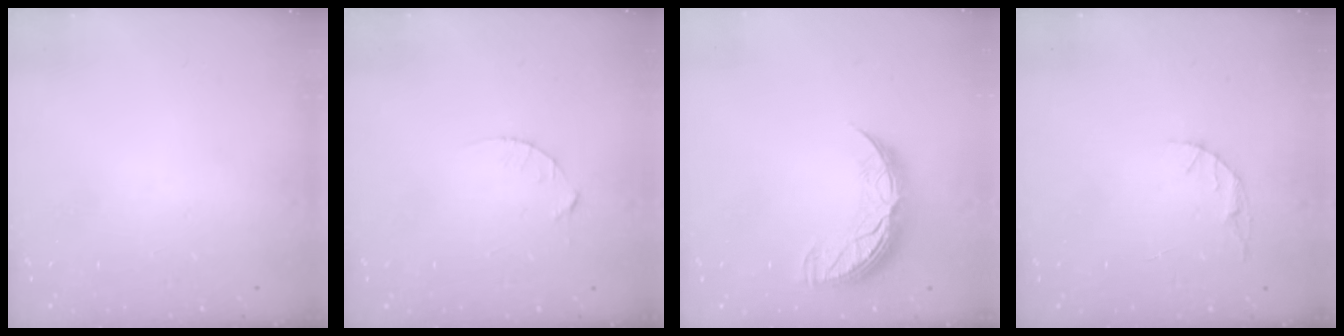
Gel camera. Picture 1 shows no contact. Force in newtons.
{"total": 3.1, "press": 3.1, "slide": 0.4}
{"total": 11.5, "press": 11.5, "slide": 0.9}
{"total": 3.5, "press": 3.5, "slide": 0.4}